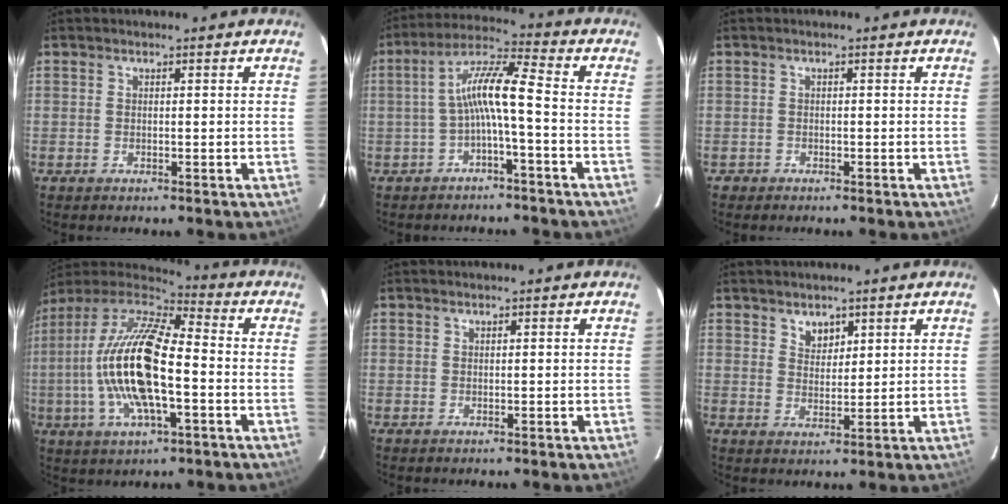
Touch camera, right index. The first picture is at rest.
{"total": 7.9, "force": [-2.1, 0.5, 7.6], "torque": [-0.168, 0.021, -0.038]}
{"total": 1.2, "force": [-0.7, 1.0, -0.1], "torque": [-0.003, 0.005, -0.012]}
{"total": 19.9, "force": [-3.0, 6.5, 18.6], "torque": [-0.358, -0.005, -0.065]}
{"total": 0.7, "force": [0.2, 0.6, -0.1], "torque": [0.004, 0.003, 0.004]}
{"total": 3.5, "force": [2.3, 2.2, 1.4], "torque": [-0.015, 0.001, 0.041]}